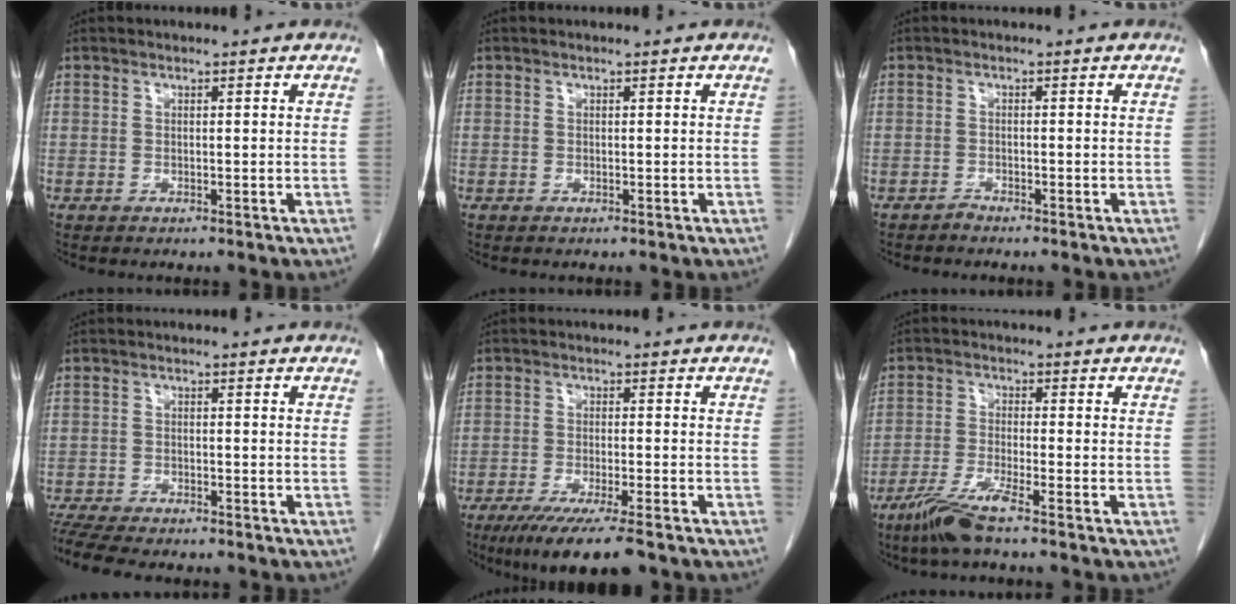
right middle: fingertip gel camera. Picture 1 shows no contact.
{"total": 0.0}
{"total": 0.7, "force": [-0.7, 0.0, 0.0], "torque": [0.001, -0.002, -0.014]}
{"total": 10.4, "force": [-9.1, 1.9, 4.6], "torque": [-0.077, -0.010, -0.139]}
{"total": 9.6, "force": [-7.0, 0.6, 6.6], "torque": [-0.101, -0.023, -0.107]}
{"total": 5.8, "force": [-4.1, -0.4, 4.1], "torque": [-0.088, -0.018, -0.088]}